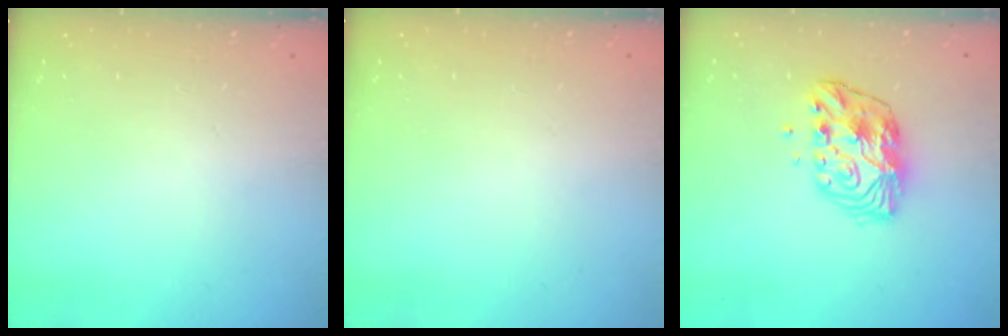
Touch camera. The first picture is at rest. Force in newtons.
{"total": 0.0}
{"total": 10.7, "press": 10.6, "slide": 0.7}